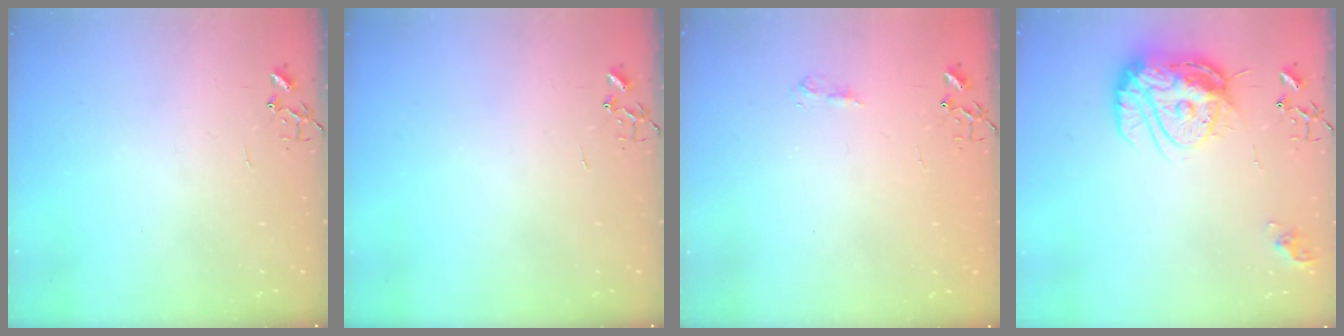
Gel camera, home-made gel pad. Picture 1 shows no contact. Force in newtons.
{"total": 0.0}
{"total": 6.0, "press": 6.0, "slide": 0.5}
{"total": 15.4, "press": 15.3, "slide": 1.6}